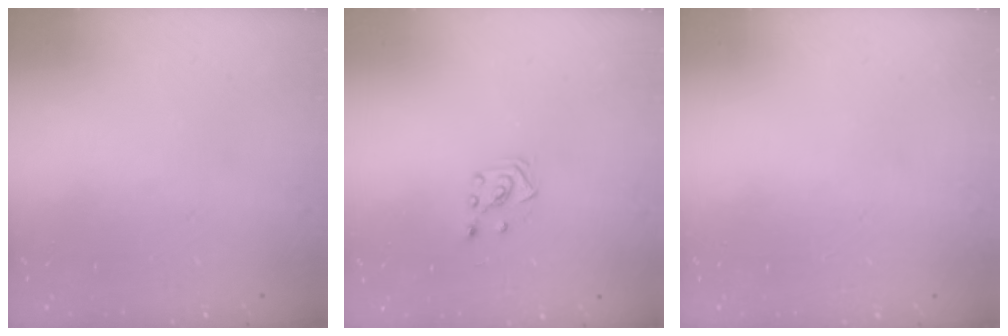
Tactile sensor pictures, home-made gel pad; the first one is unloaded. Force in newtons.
{"total": 2.3, "press": 2.2, "slide": 0.7}
{"total": 0.0}